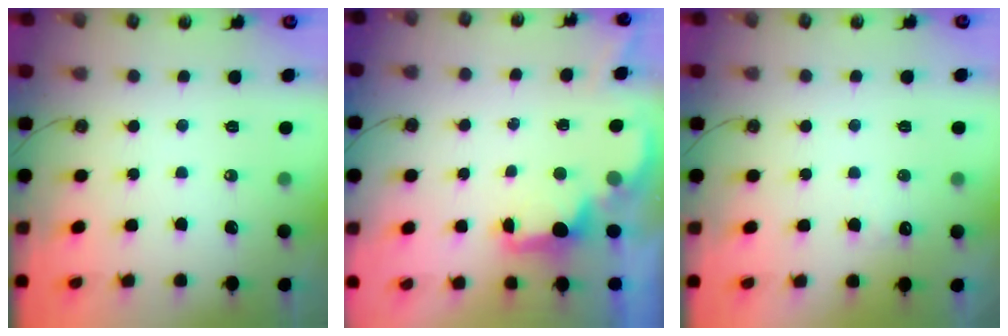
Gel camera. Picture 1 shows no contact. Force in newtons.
{"total": 1.9, "press": 1.7, "slide": 0.8}
{"total": 2.9, "press": 2.7, "slide": 1.0}